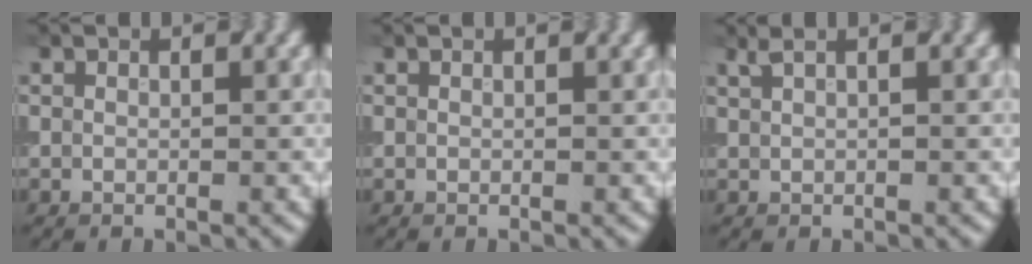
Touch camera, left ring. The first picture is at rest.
{"total": 0.0}
{"total": 1.2, "force": [0.8, 0.3, 0.7], "torque": [-0.016, 0.009, 0.021]}